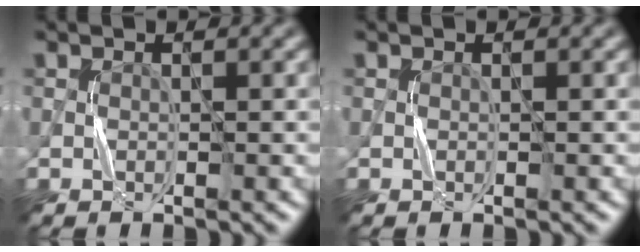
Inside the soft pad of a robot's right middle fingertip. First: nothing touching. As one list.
[{"total": 0.0}]